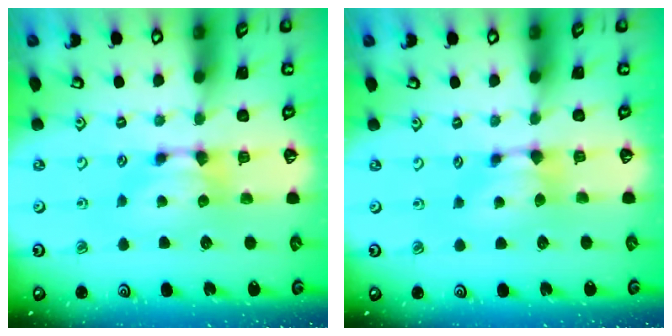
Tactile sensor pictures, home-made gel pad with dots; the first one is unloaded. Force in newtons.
{"total": 0.8, "press": 0.3, "slide": 0.7}